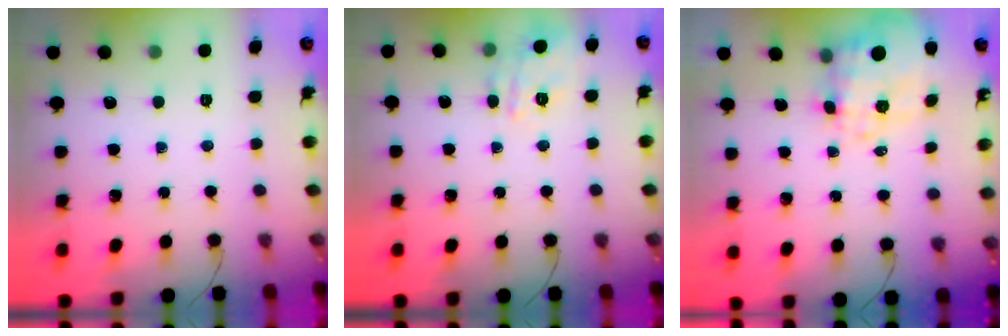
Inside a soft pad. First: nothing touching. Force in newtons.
{"total": 4.2, "press": 4.1, "slide": 0.8}
{"total": 5.0, "press": 4.6, "slide": 2.1}